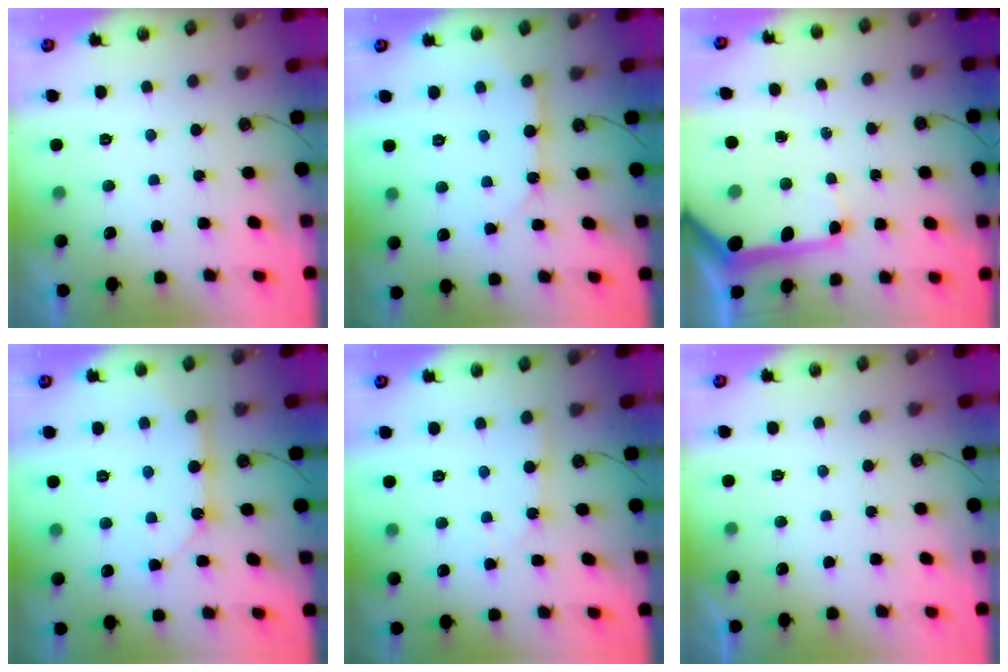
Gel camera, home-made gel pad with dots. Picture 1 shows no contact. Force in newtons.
{"total": 9.3, "press": 9.2, "slide": 0.7}
{"total": 17.1, "press": 16.9, "slide": 2.4}
{"total": 11.0, "press": 11.0, "slide": 0.8}
{"total": 4.2, "press": 4.2, "slide": 0.5}
{"total": 0.0}